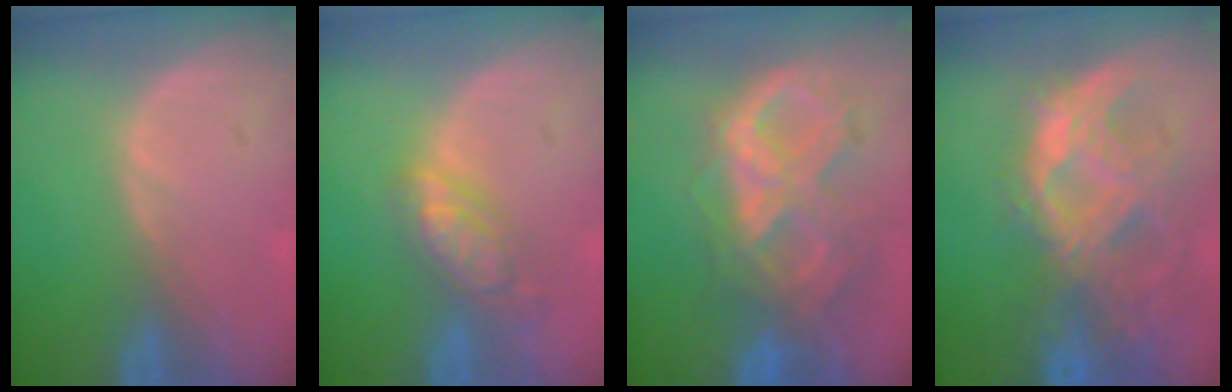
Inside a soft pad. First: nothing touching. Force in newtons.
{"total": 5.6, "press": 5.1, "slide": 2.4}
{"total": 10.5, "press": 9.0, "slide": 5.5}
{"total": 10.5, "press": 9.2, "slide": 5.0}